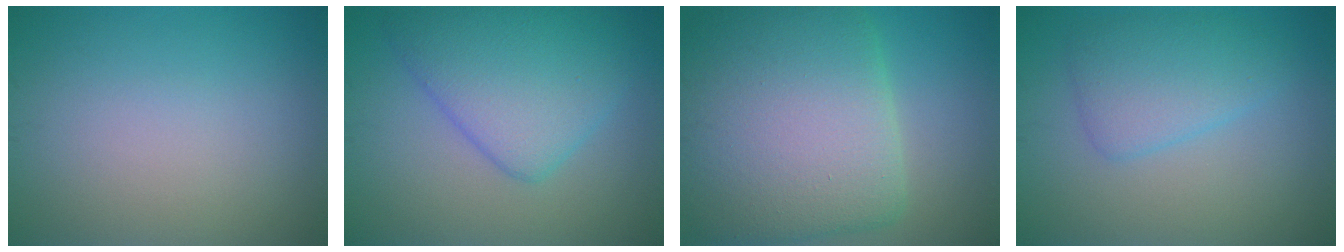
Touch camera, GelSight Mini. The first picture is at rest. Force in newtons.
{"total": 6.7, "press": 6.7, "slide": 0.2}
{"total": 13.2, "press": 13.2, "slide": 0.2}
{"total": 3.7, "press": 3.7, "slide": 0.1}